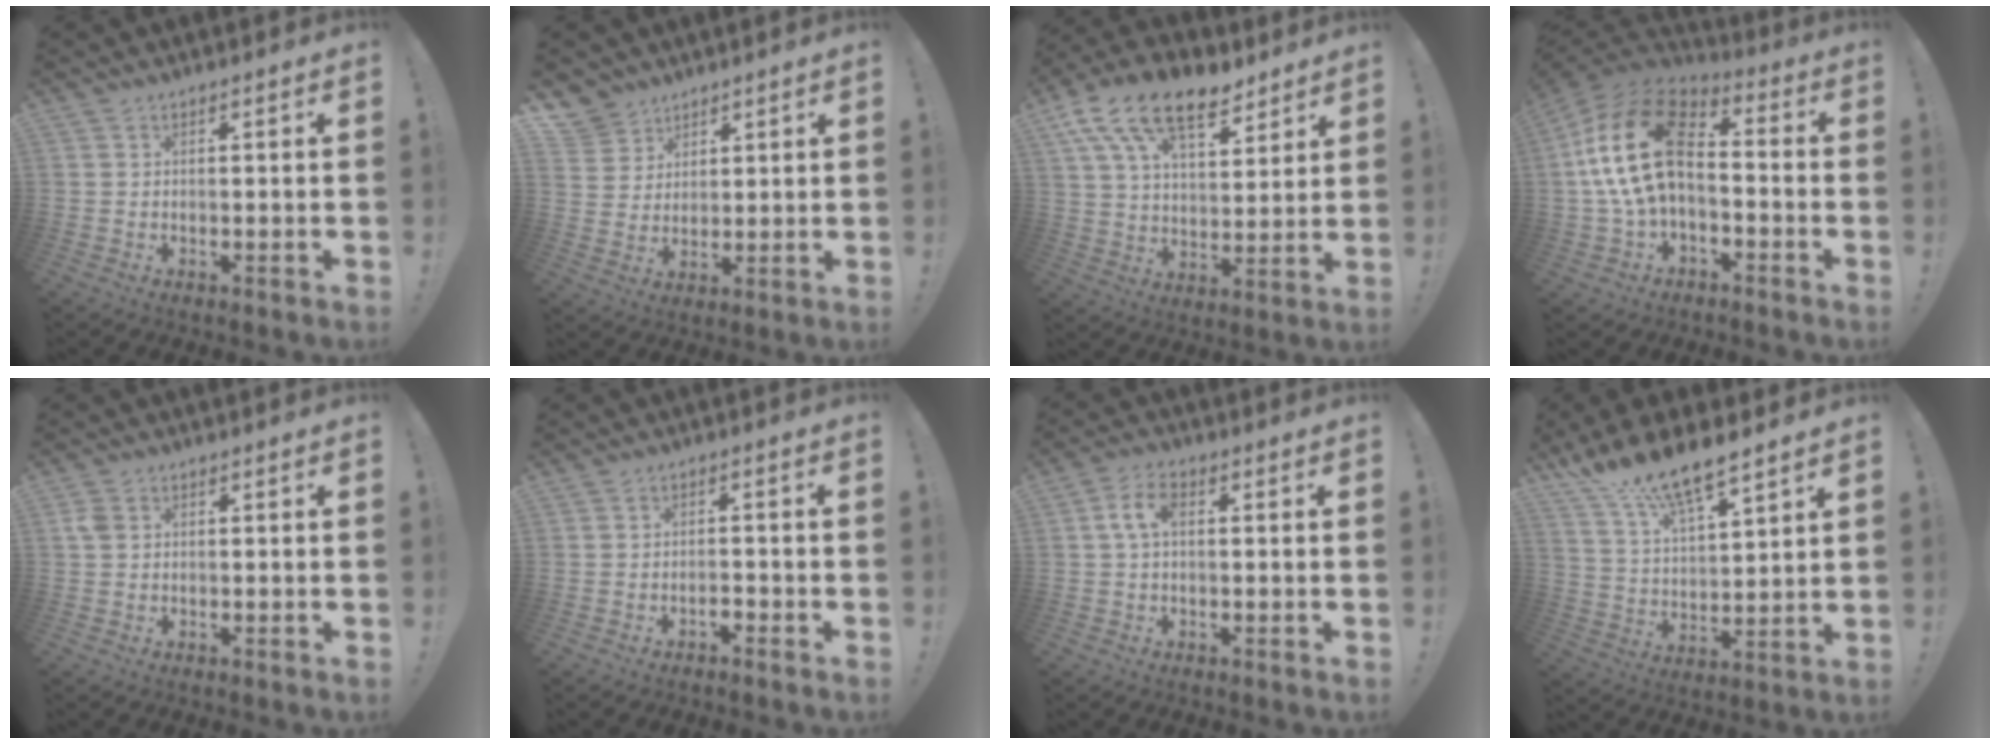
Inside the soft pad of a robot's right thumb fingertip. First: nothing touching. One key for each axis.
{"total": 6.9, "fx": 5.0, "fy": 4.7, "fz": 0.4, "tx": -0.015, "ty": -0.039, "tz": 0.100}
{"total": 17.3, "fx": 10.9, "fy": 8.7, "fz": 10.2, "tx": -0.177, "ty": -0.059, "tz": 0.198}
{"total": 20.8, "fx": 1.8, "fy": 12.3, "fz": 16.7, "tx": -0.327, "ty": 0.016, "tz": 0.038}
{"total": 2.9, "fx": 0.8, "fy": 2.1, "fz": 1.9, "tx": -0.040, "ty": 0.008, "tz": 0.018}
{"total": 1.9, "fx": -1.6, "fy": 0.3, "fz": 1.0, "tx": -0.023, "ty": -0.002, "tz": -0.028}
{"total": 5.9, "fx": 0.8, "fy": 3.3, "fz": 4.8, "tx": -0.093, "ty": 0.010, "tz": 0.016}
{"total": 13.2, "fx": 11.1, "fy": 3.4, "fz": 6.3, "tx": -0.124, "ty": -0.078, "tz": 0.200}